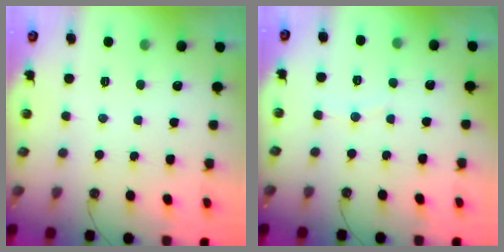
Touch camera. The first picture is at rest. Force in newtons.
{"total": 4.4, "press": 4.2, "slide": 1.2}